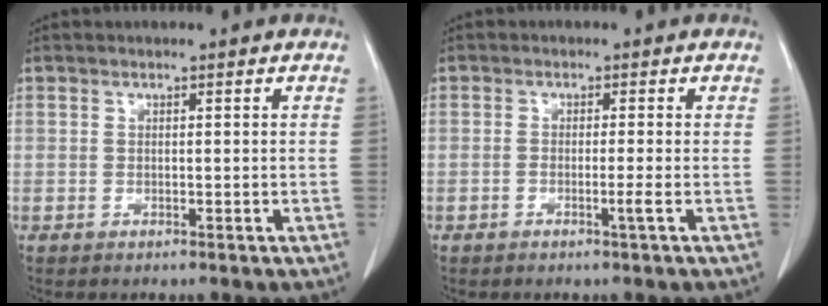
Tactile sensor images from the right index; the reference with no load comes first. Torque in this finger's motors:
{"motor_torque": [-0.28, 0.15, 0.01, -0.01]}